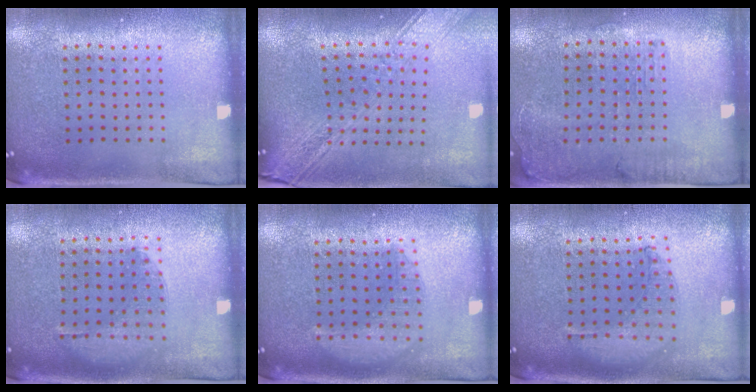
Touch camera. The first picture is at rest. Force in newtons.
{"total": 2.9, "press": 2.2, "slide": 1.9}
{"total": 1.3, "press": 1.2, "slide": 0.4}
{"total": 1.1, "press": 0.8, "slide": 0.8}
{"total": 1.4, "press": 1.4, "slide": 0.1}
{"total": 1.0, "press": 0.9, "slide": 0.3}